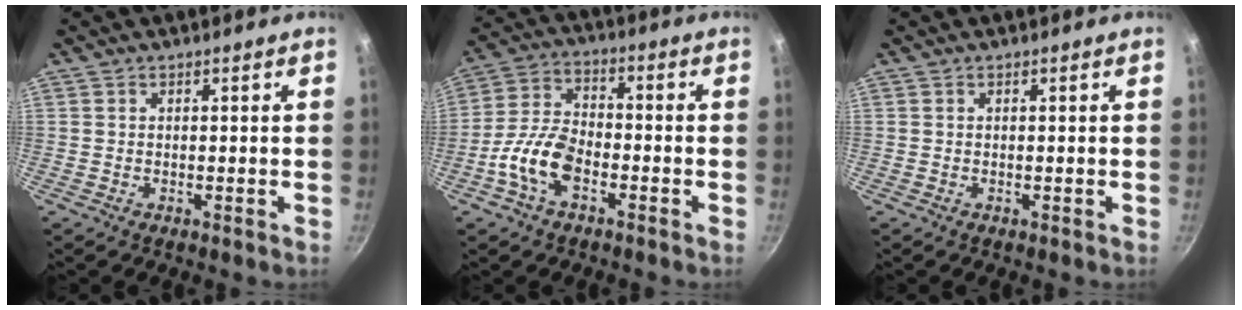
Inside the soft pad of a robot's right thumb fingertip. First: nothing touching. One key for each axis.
{"total": 10.1, "fx": -4.2, "fy": 5.4, "fz": 7.4, "tx": -0.139, "ty": 0.038, "tz": -0.090}
{"total": 0.0}